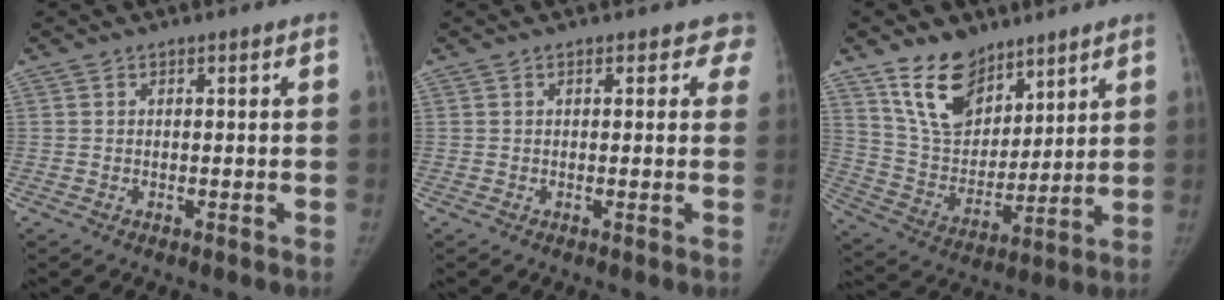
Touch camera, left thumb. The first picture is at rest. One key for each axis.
{"total": 3.0, "fx": 2.1, "fy": 1.9, "fz": 1.1, "tx": 0.026, "ty": -0.002, "tz": 0.008}
{"total": 14.4, "fx": 9.7, "fy": 8.5, "fz": 6.5, "tx": -0.077, "ty": -0.059, "tz": 0.191}